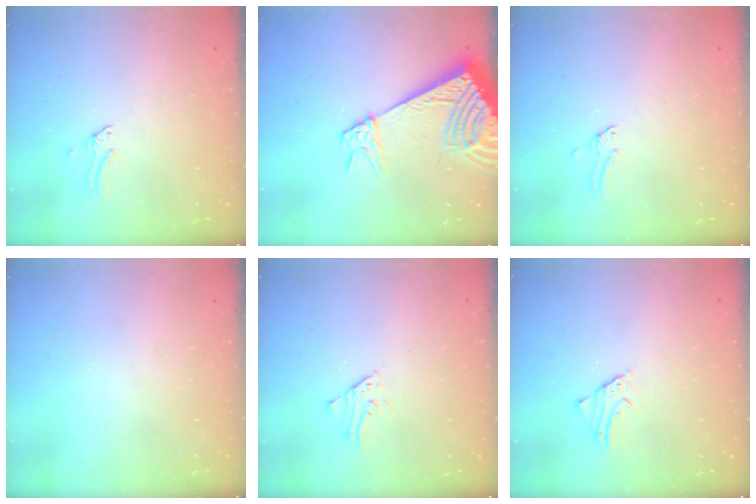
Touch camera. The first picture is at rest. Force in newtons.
{"total": 16.8, "press": 16.6, "slide": 2.7}
{"total": 0.0}
{"total": 0.0}
{"total": 1.6, "press": 1.6, "slide": 0.2}
{"total": 2.6, "press": 2.6, "slide": 0.3}